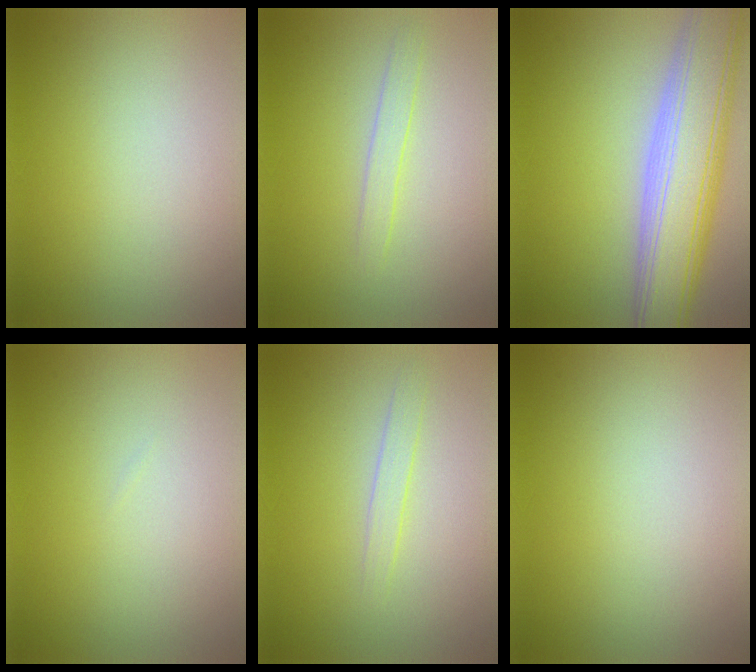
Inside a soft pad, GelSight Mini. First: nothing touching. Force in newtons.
{"total": 1.4, "press": 1.4, "slide": 0.0}
{"total": 10.0, "press": 9.9, "slide": 0.9}
{"total": 0.0}
{"total": 1.2, "press": 1.2, "slide": 0.0}
{"total": 0.0}